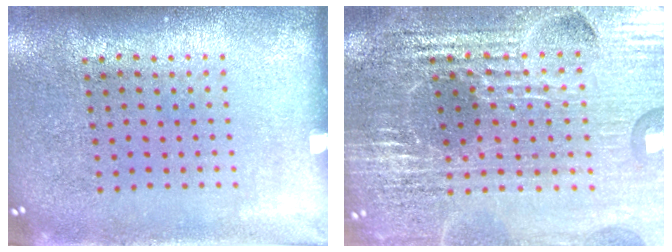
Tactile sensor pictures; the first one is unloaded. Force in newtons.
{"total": 6.1, "press": 5.4, "slide": 2.8}